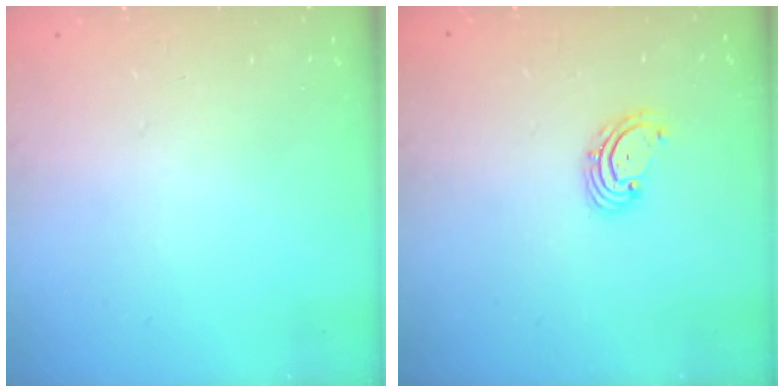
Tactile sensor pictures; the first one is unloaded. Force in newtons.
{"total": 2.7, "press": 2.7, "slide": 0.6}